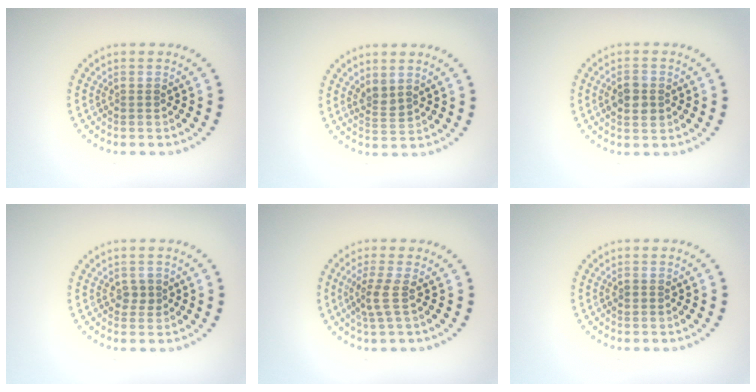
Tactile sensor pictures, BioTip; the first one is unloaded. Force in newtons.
{"total": 1.5, "press": 1.2, "slide": 0.9}
{"total": 2.8, "press": 2.8, "slide": 0.1}
{"total": 1.2, "press": 1.1, "slide": 0.5}
{"total": 2.2, "press": 1.6, "slide": 1.5}
{"total": 0.6, "press": 0.6, "slide": 0.1}